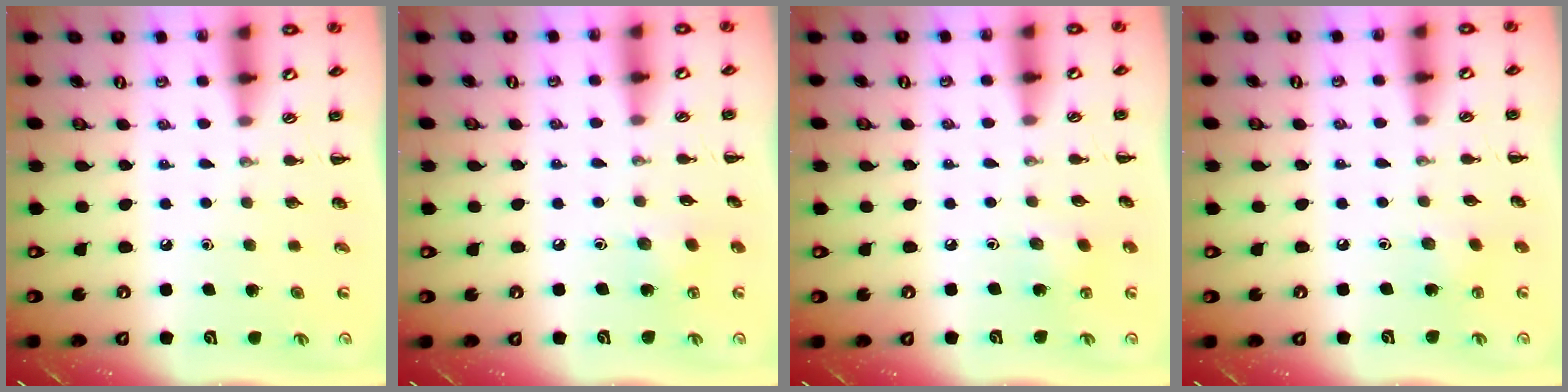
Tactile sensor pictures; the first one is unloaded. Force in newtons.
{"total": 6.0, "press": 5.9, "slide": 1.1}
{"total": 2.8, "press": 2.7, "slide": 0.8}
{"total": 2.6, "press": 2.5, "slide": 0.7}